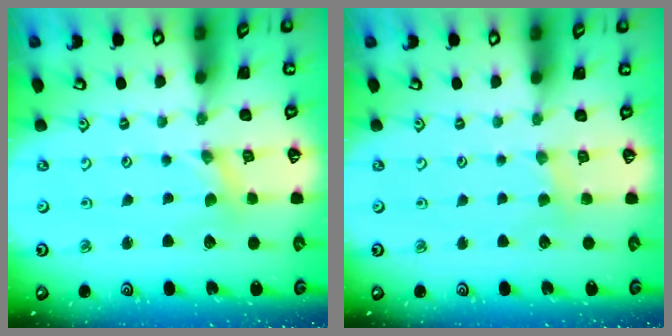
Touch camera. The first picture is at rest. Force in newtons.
{"total": 2.2, "press": 2.2, "slide": 0.4}